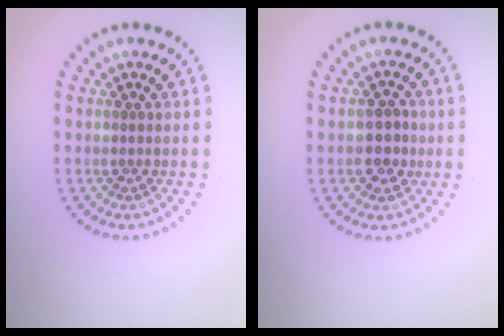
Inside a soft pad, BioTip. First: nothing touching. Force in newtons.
{"total": 2.3, "press": 2.2, "slide": 0.3}